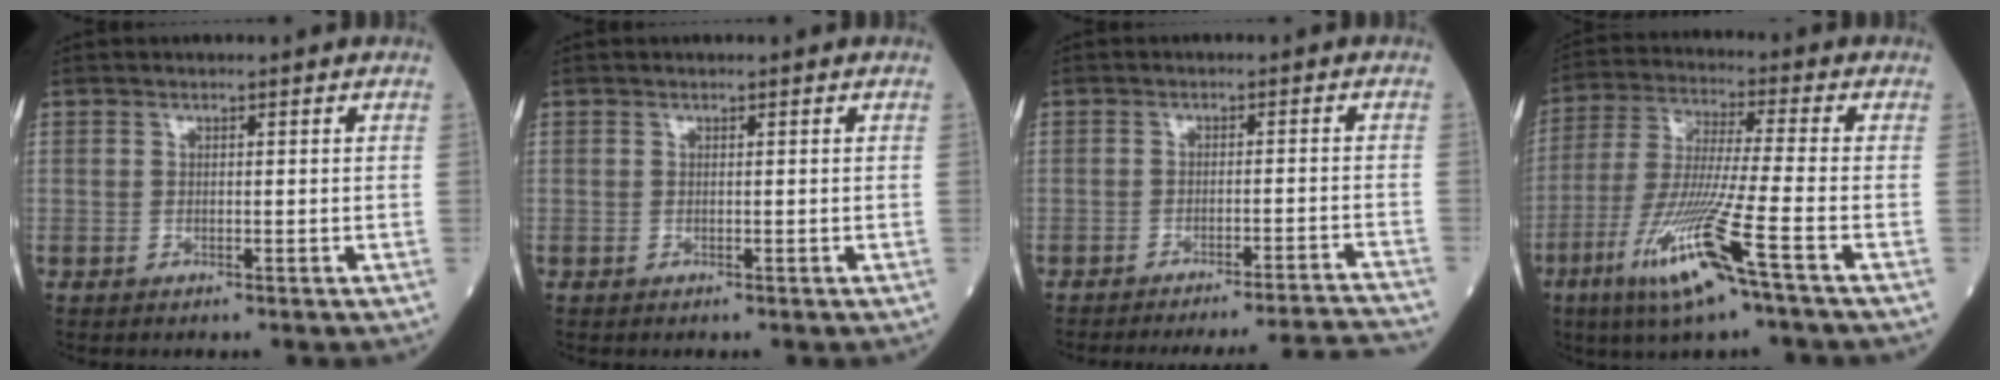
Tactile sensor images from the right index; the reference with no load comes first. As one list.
[{"total": 0.0}, {"total": 15.2, "force": [-14.8, -2.2, 3.0], "torque": [-0.022, -0.014, -0.185]}, {"total": 13.6, "force": [-6.8, -0.8, 11.8], "torque": [-0.247, -0.029, -0.130]}]